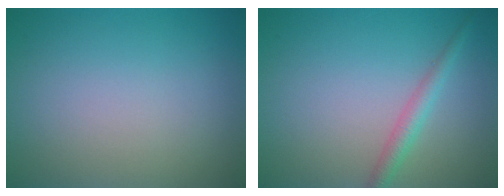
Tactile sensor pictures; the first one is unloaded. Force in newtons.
{"total": 2.0, "press": 2.0, "slide": 0.1}